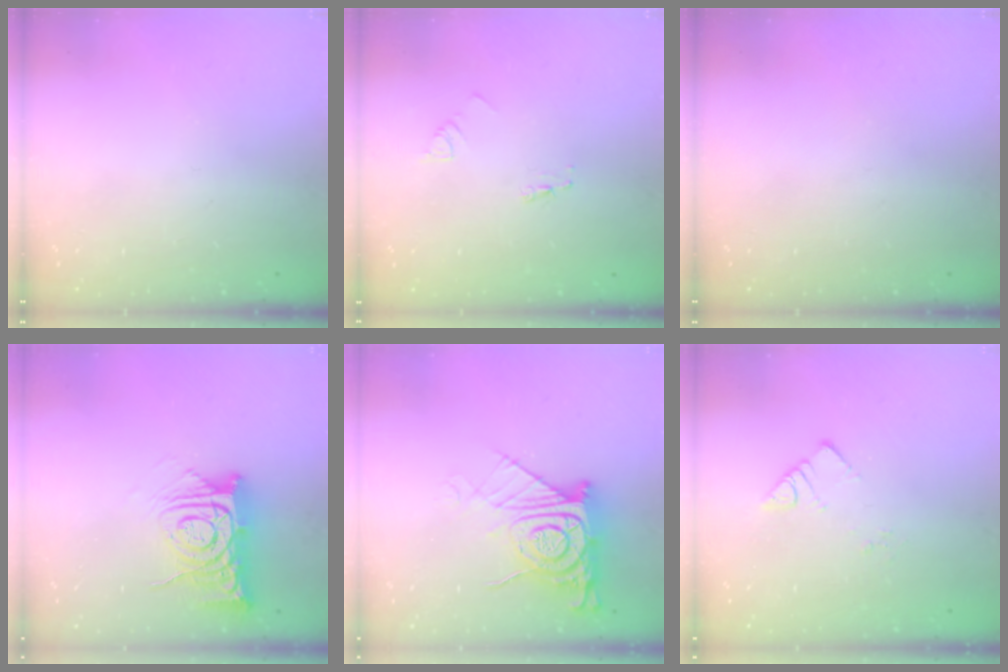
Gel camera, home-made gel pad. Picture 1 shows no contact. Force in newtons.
{"total": 2.1, "press": 2.1, "slide": 0.1}
{"total": 0.0}
{"total": 12.0, "press": 11.9, "slide": 1.2}
{"total": 14.5, "press": 14.4, "slide": 1.2}
{"total": 2.6, "press": 2.6, "slide": 0.1}